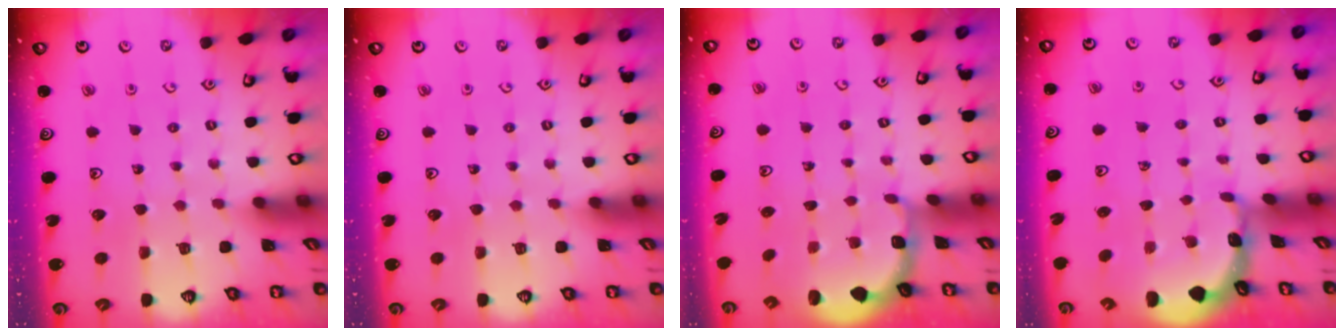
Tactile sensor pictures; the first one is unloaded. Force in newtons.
{"total": 0.0}
{"total": 1.9, "press": 1.8, "slide": 0.7}
{"total": 1.4, "press": 1.4, "slide": 0.1}